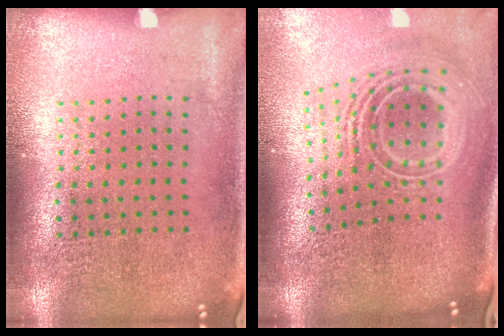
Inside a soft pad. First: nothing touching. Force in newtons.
{"total": 2.7, "press": 1.8, "slide": 2.0}